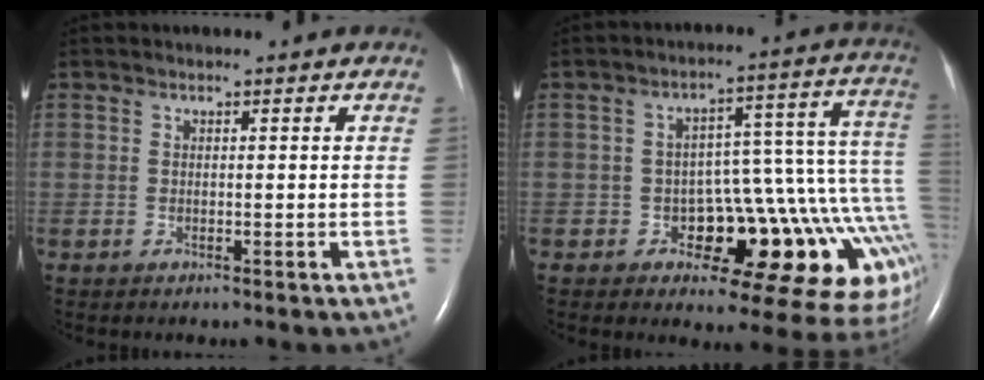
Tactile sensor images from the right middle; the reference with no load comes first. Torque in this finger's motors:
{"motor_torque": [1.00, -0.91, 0.27, 0.03]}